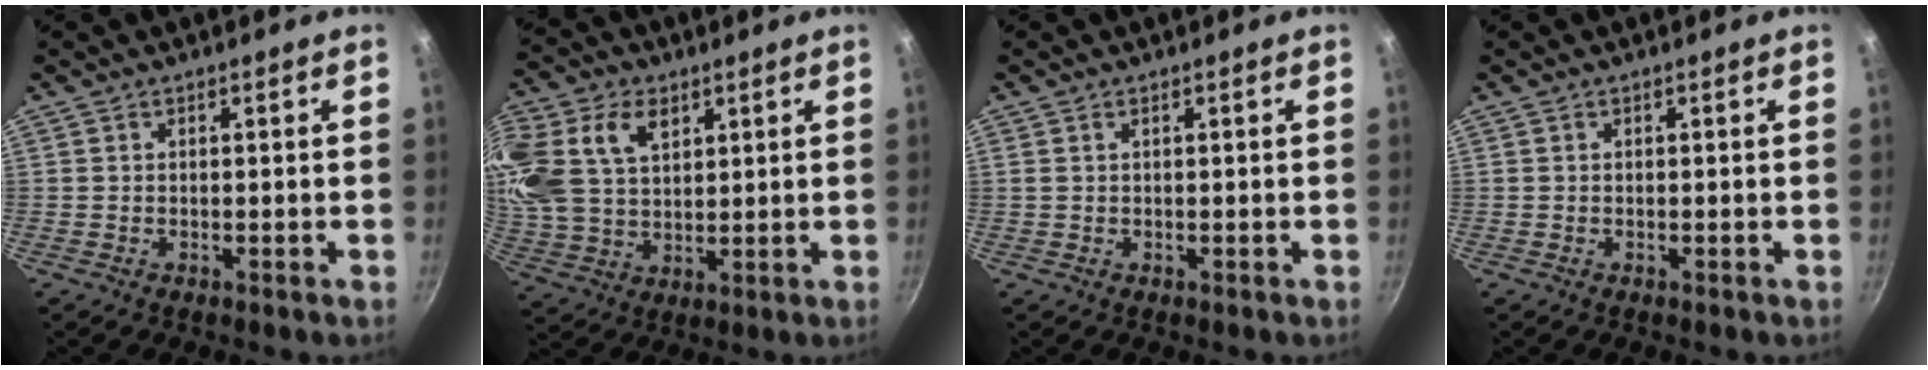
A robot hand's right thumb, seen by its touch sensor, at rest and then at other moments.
{"total": 19.7, "force": [7.6, 13.7, 11.8], "torque": [-0.276, 0.014, 0.150]}
{"total": 0.5, "force": [0.3, 0.3, 0.4], "torque": [-0.007, 0.002, 0.005]}
{"total": 0.0}